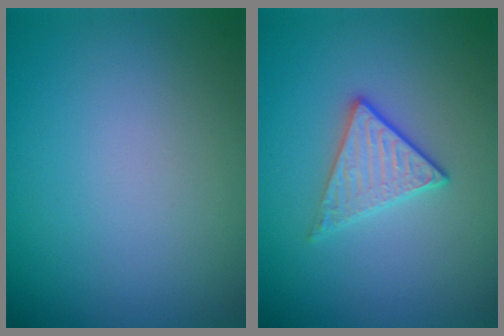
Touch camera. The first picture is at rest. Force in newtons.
{"total": 2.3, "press": 2.0, "slide": 1.0}